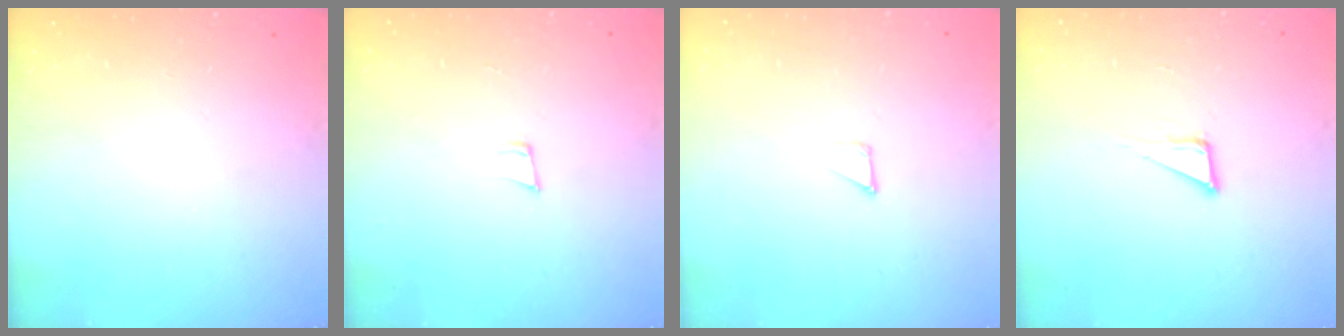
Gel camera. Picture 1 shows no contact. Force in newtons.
{"total": 6.7, "press": 5.8, "slide": 3.2}
{"total": 1.2, "press": 1.2, "slide": 0.0}
{"total": 6.4, "press": 6.4, "slide": 0.4}